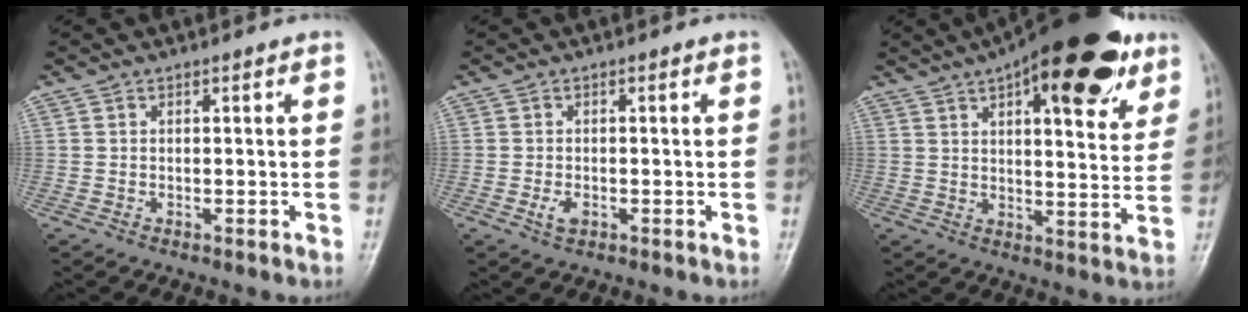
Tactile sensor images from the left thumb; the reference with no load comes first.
{"total": 2.1, "force": [-0.6, 1.3, 1.5], "torque": [-0.029, -0.002, -0.011]}
{"total": 22.5, "force": [12.4, 8.4, 16.8], "torque": [-0.211, -0.017, 0.176]}